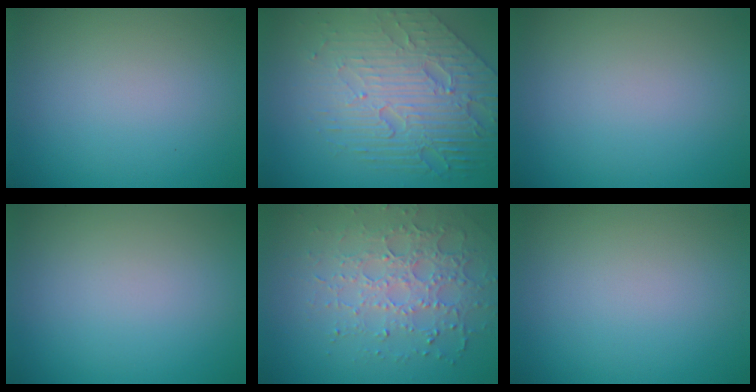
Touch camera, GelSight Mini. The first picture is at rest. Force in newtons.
{"total": 8.4, "press": 5.7, "slide": 6.2}
{"total": 0.0}
{"total": 0.0}
{"total": 4.2, "press": 3.8, "slide": 1.6}
{"total": 0.0}